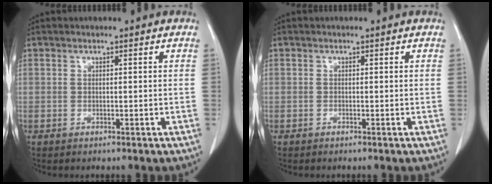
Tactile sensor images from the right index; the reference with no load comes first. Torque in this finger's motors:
{"motor_torque": [-0.19, 0.13, -0.16, -0.02]}